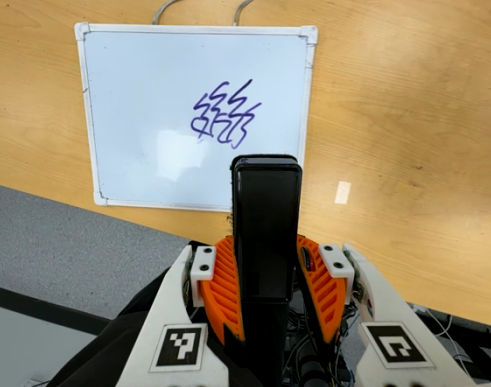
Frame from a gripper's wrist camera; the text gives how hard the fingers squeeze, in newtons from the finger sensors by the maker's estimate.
{"total": 5.2, "left": 3.4, "right": 7.0}